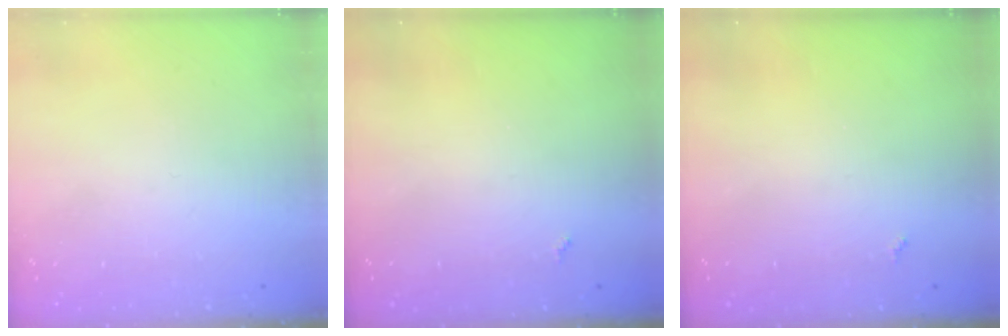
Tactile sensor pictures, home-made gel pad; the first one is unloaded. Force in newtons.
{"total": 2.1, "press": 2.1, "slide": 0.4}
{"total": 2.1, "press": 2.1, "slide": 0.4}